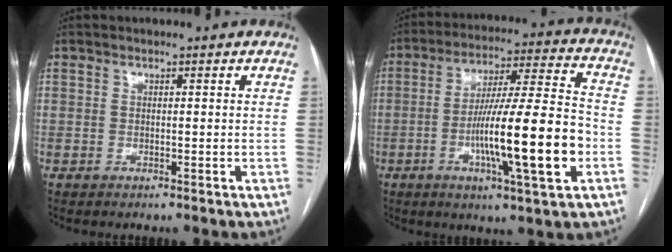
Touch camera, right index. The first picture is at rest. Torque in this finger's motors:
{"motor_torque": [1.58, -0.56, 0.88, 0.21]}